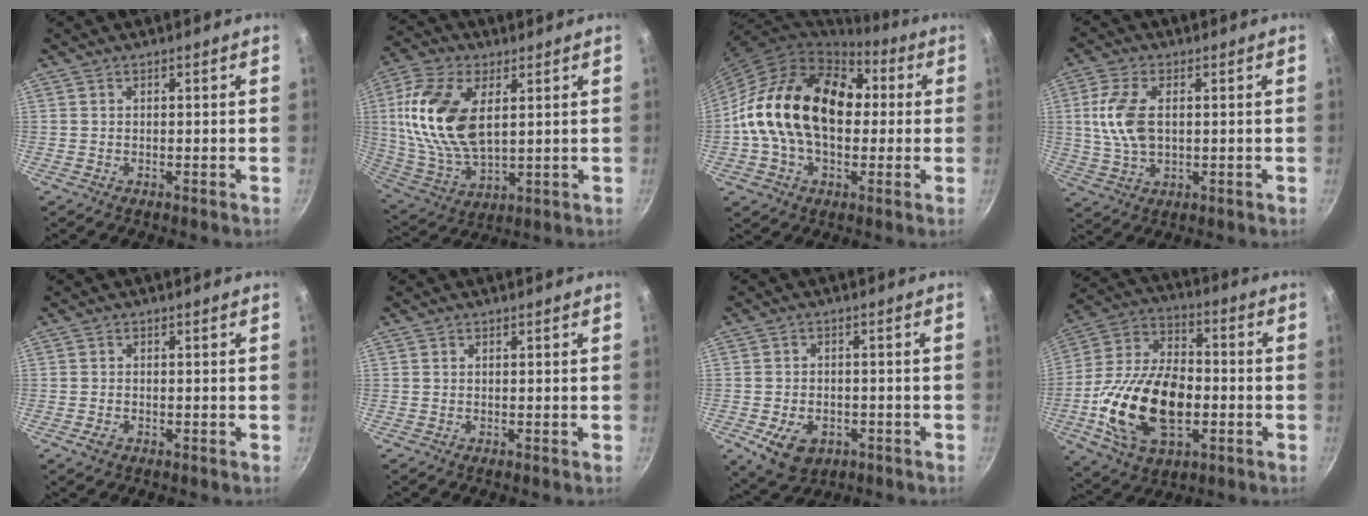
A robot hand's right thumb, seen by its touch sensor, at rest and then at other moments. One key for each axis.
{"total": 18.1, "fx": 4.2, "fy": 10.0, "fz": 14.6, "tx": -0.284, "ty": -0.011, "tz": 0.085}
{"total": 22.5, "fx": 1.4, "fy": 15.2, "fz": 16.5, "tx": -0.256, "ty": 0.041, "tz": 0.014}
{"total": 9.6, "fx": 1.3, "fy": 5.6, "fz": 7.7, "tx": -0.154, "ty": 0.000, "tz": 0.024}
{"total": 1.9, "fx": -0.9, "fy": 1.3, "fz": 1.1, "tx": -0.024, "ty": 0.005, "tz": -0.015}
{"total": 0.0}
{"total": 8.7, "fx": -3.3, "fy": 6.1, "fz": 5.3, "tx": -0.073, "ty": 0.008, "tz": -0.042}
{"total": 22.8, "fx": -4.5, "fy": 13.9, "fz": 17.6, "tx": -0.311, "ty": 0.033, "tz": -0.081}